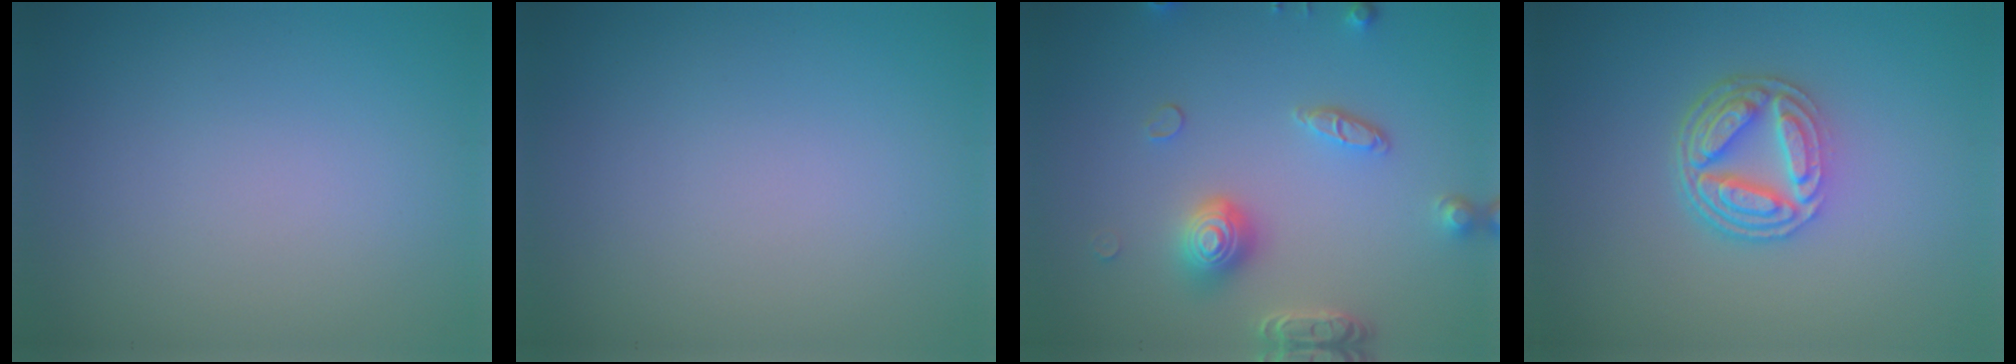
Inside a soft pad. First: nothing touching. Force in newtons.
{"total": 0.0}
{"total": 4.1, "press": 3.5, "slide": 2.0}
{"total": 5.2, "press": 3.8, "slide": 3.5}